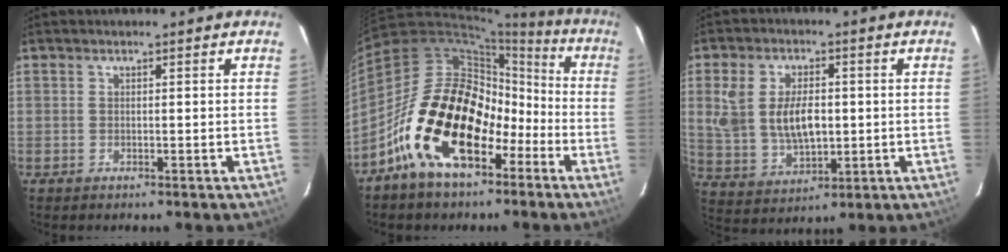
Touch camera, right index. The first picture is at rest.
{"total": 20.2, "force": [-9.1, 12.0, 13.4], "torque": [-0.233, 0.019, -0.156]}
{"total": 11.7, "force": [0.9, 7.0, 9.4], "torque": [-0.192, 0.002, 0.032]}